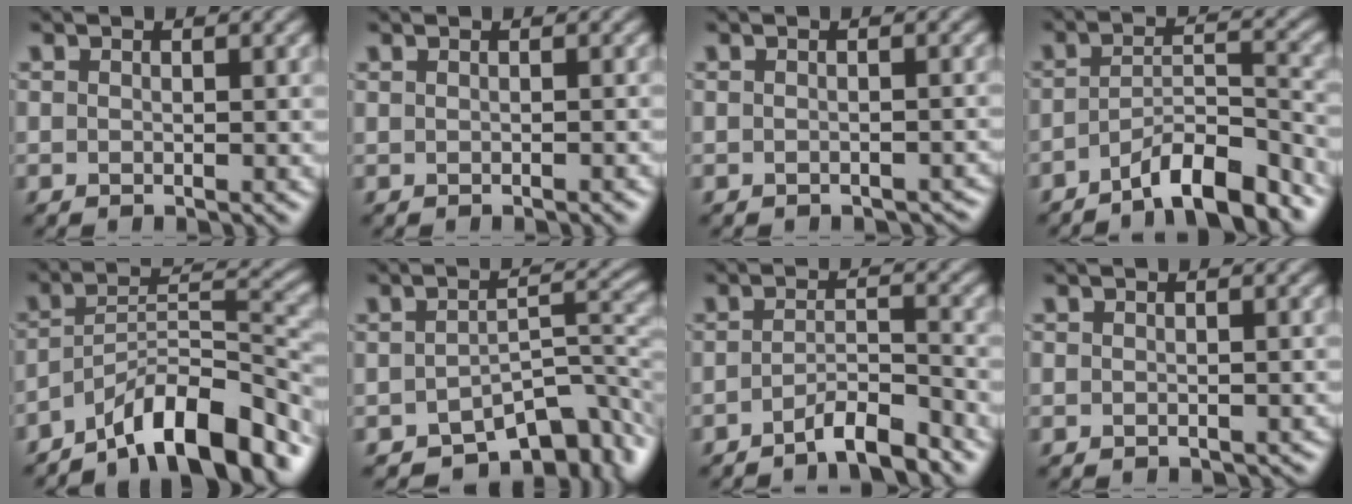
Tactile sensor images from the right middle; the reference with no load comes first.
{"total": 0.6, "force": [-0.1, 0.3, 0.6], "torque": [-0.004, 0.000, -0.006]}
{"total": 1.1, "force": [-0.9, 0.6, 0.3], "torque": [-0.001, -0.007, -0.009]}
{"total": 6.4, "force": [-4.7, 1.5, 4.0], "torque": [-0.061, 0.005, -0.079]}
{"total": 10.6, "force": [-7.7, 3.0, 6.7], "torque": [-0.094, 0.018, -0.141]}
{"total": 7.8, "force": [-5.0, 3.6, 4.8], "torque": [-0.044, -0.006, -0.078]}
{"total": 3.8, "force": [-2.9, 0.6, 2.3], "torque": [-0.036, 0.007, -0.059]}
{"total": 0.9, "force": [-0.5, 0.6, 0.2], "torque": [0.001, -0.005, -0.007]}